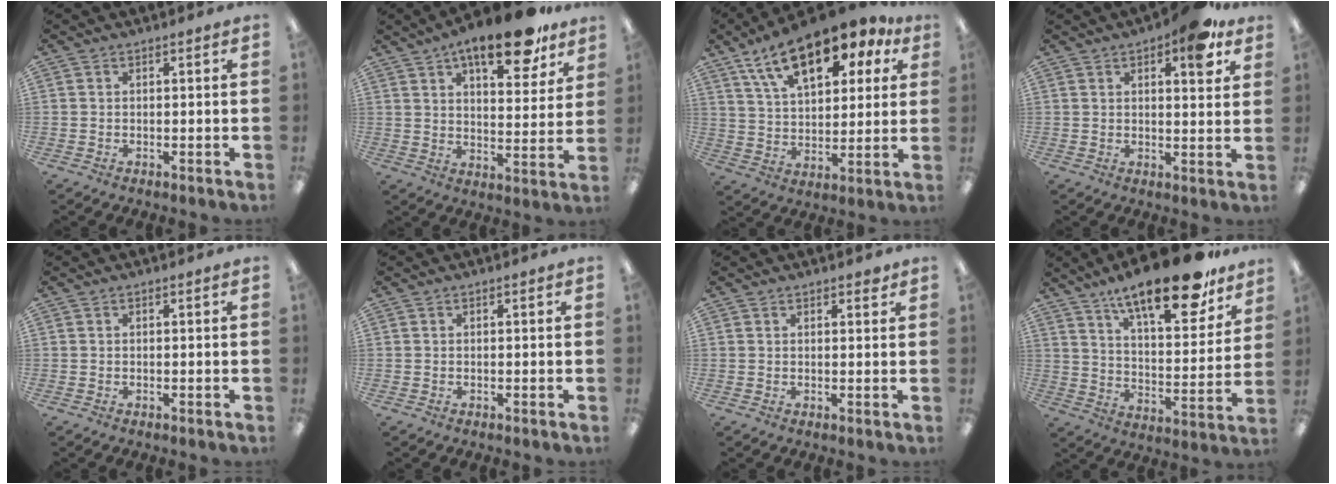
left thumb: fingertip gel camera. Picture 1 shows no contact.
{"total": 15.9, "force": [11.0, 5.6, 9.9], "torque": [-0.137, -0.058, 0.179]}
{"total": 18.5, "force": [11.5, 8.7, 11.6], "torque": [-0.196, -0.049, 0.198]}
{"total": 8.8, "force": [5.2, 3.3, 6.2], "torque": [-0.076, -0.023, 0.082]}
{"total": 0.0}
{"total": 0.0}
{"total": 1.3, "force": [1.2, 0.5, 0.3], "torque": [0.010, -0.009, 0.020]}
{"total": 20.6, "force": [15.5, 5.9, 12.3], "torque": [-0.186, -0.106, 0.254]}